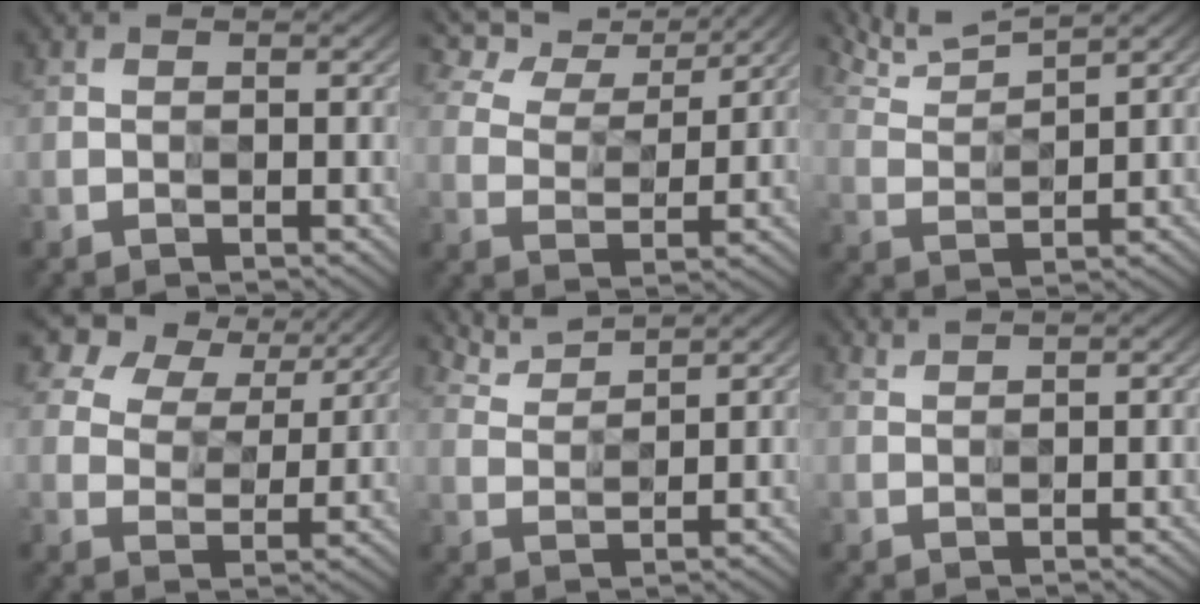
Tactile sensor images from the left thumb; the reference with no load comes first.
{"total": 7.8, "force": [6.9, 2.3, 2.6], "torque": [-0.064, 0.004, 0.113]}
{"total": 6.1, "force": [5.7, 0.6, 2.1], "torque": [-0.052, 0.011, 0.116]}
{"total": 8.6, "force": [6.2, 5.1, 3.2], "torque": [-0.068, 0.010, 0.097]}
{"total": 4.0, "force": [3.9, 0.2, 0.5], "torque": [-0.027, 0.004, 0.088]}
{"total": 2.0, "force": [2.0, -0.2, 0.1], "torque": [-0.003, 0.003, 0.045]}